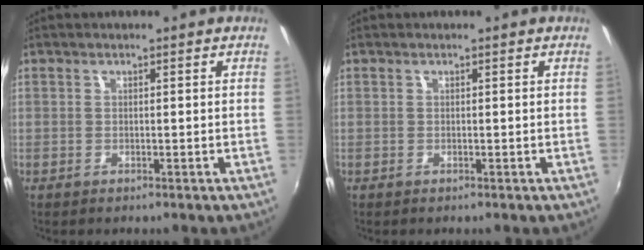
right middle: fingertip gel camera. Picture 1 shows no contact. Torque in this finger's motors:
{"motor_torque": [0.08, -0.24, -0.03, 0.00]}